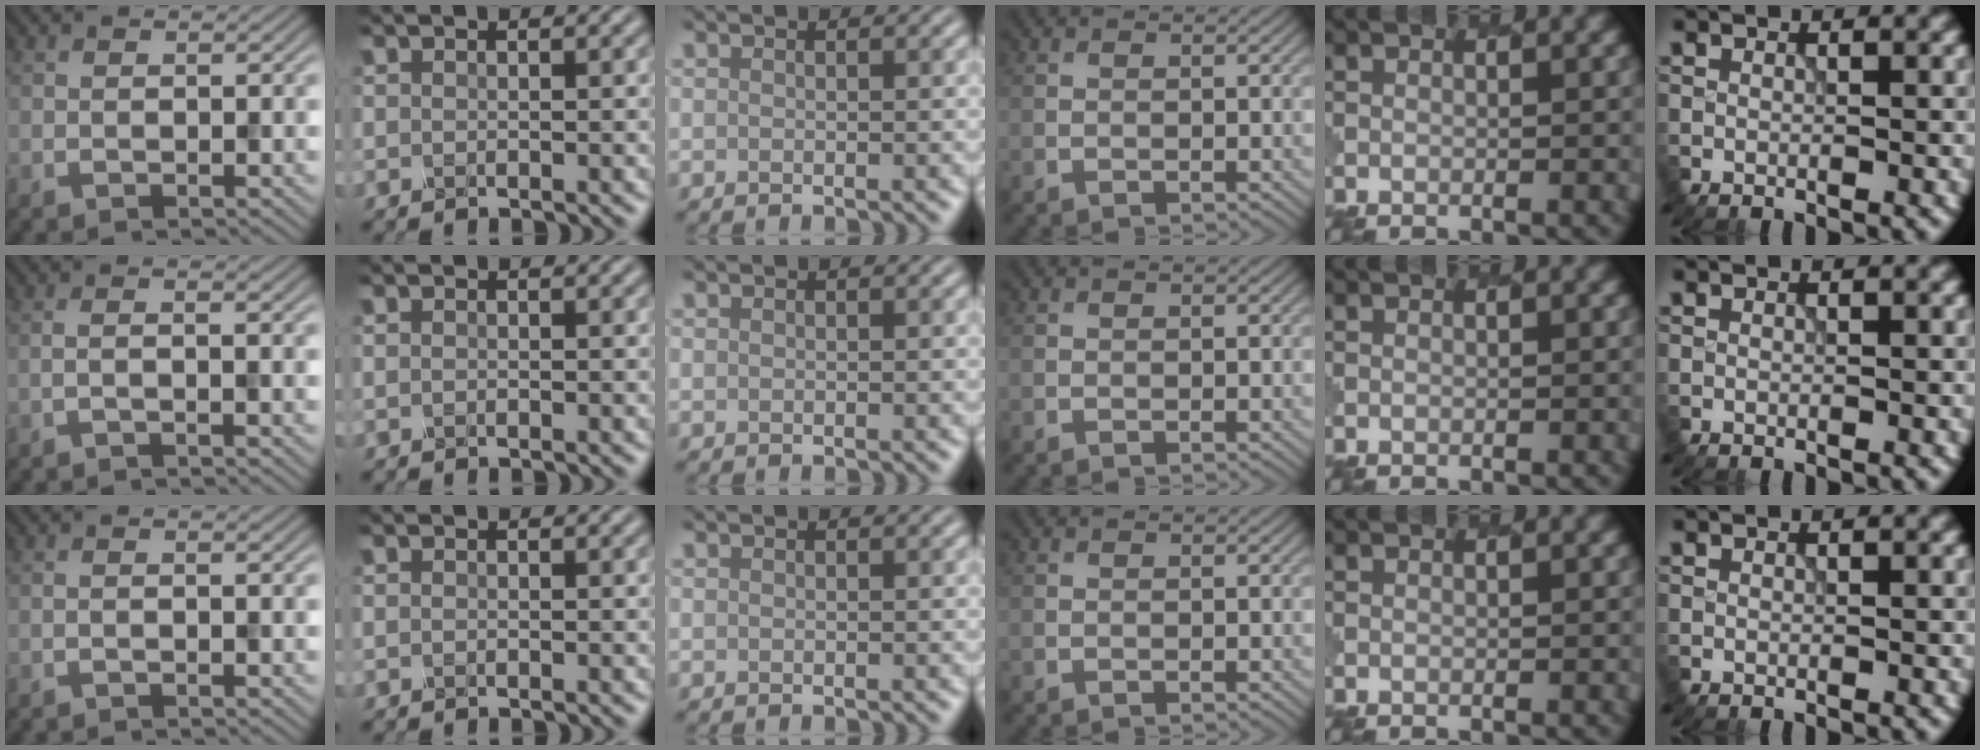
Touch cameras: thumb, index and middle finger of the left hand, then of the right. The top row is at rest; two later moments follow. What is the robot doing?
{"motion": "dispense", "object": "syringe"}